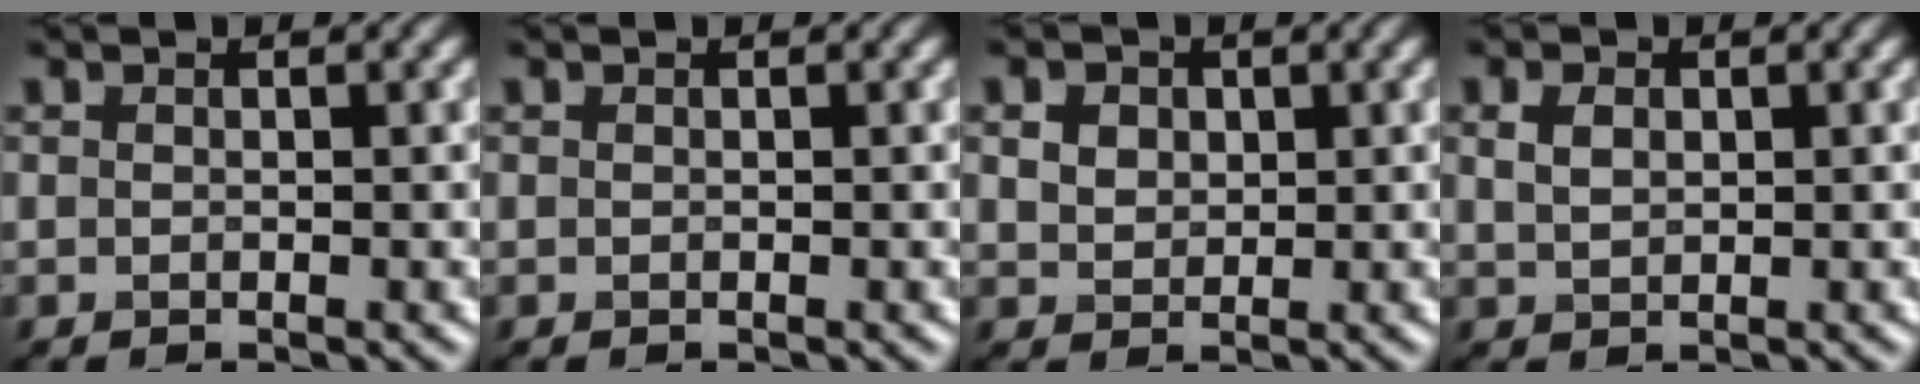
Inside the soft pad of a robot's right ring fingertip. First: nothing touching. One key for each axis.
{"total": 0.0}
{"total": 3.8, "fx": 1.8, "fy": 2.7, "fz": 1.9, "tx": -0.047, "ty": 0.012, "tz": 0.024}
{"total": 1.8, "fx": 0.6, "fy": 1.3, "fz": 1.2, "tx": -0.024, "ty": 0.002, "tz": 0.013}